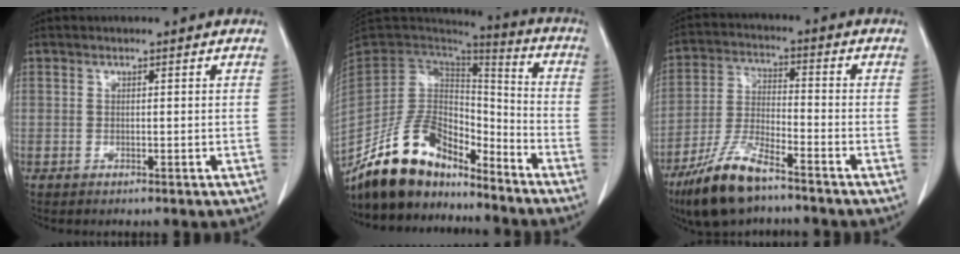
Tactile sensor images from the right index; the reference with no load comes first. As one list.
[{"total": 16.2, "force": [-13.4, 6.9, 6.0], "torque": [-0.105, 0.046, -0.243]}, {"total": 11.5, "force": [-8.1, 2.8, 7.6], "torque": [-0.161, -0.020, -0.155]}]